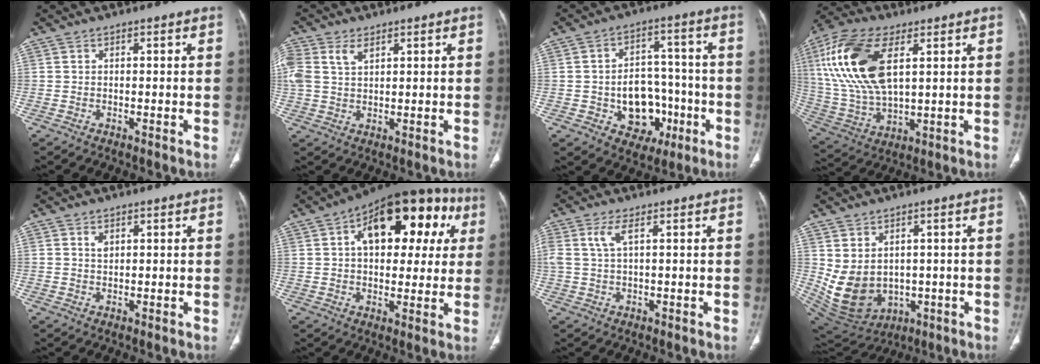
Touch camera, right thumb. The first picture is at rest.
{"total": 7.4, "force": [3.5, 4.5, 4.7], "torque": [-0.114, 0.006, 0.075]}
{"total": 12.4, "force": [-3.5, 9.5, 7.3], "torque": [-0.060, 0.037, -0.039]}
{"total": 19.8, "force": [6.1, 9.9, 16.1], "torque": [-0.337, -0.008, 0.120]}
{"total": 1.4, "force": [0.8, 0.9, 0.8], "torque": [-0.009, -0.005, 0.016]}
{"total": 22.0, "force": [6.9, 11.7, 17.2], "torque": [-0.198, 0.025, 0.093]}
{"total": 3.4, "force": [1.3, 0.9, 2.9], "torque": [-0.082, 0.005, 0.033]}
{"total": 11.0, "force": [0.0, 8.4, 7.1], "torque": [-0.119, -0.007, 0.040]}